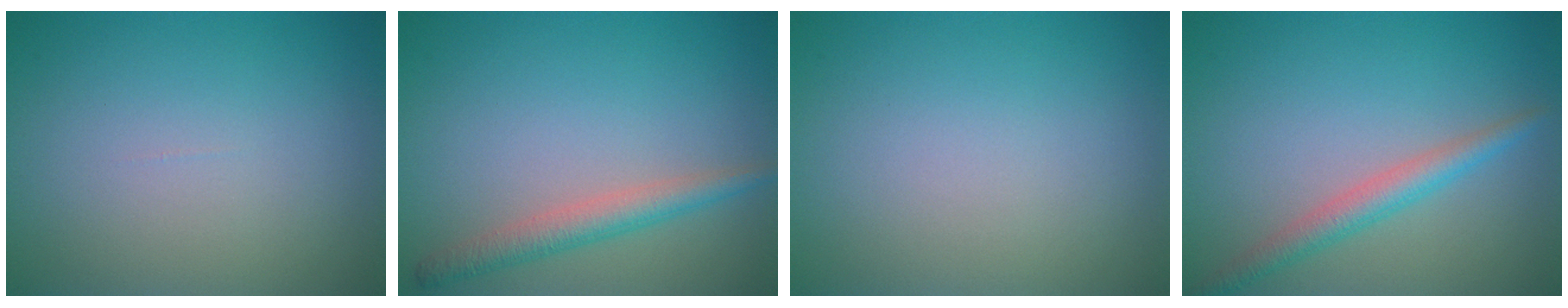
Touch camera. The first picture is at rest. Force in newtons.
{"total": 2.8, "press": 2.8, "slide": 0.2}
{"total": 0.0}
{"total": 2.8, "press": 2.8, "slide": 0.1}